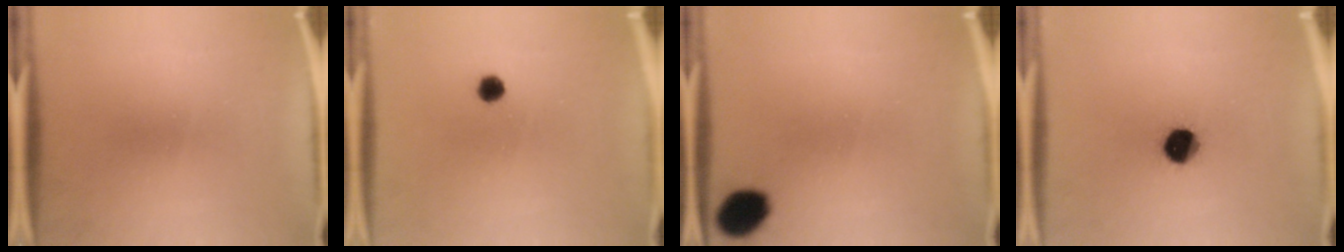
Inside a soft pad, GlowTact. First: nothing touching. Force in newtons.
{"total": 1.8}
{"total": 7.7}
{"total": 8.3}